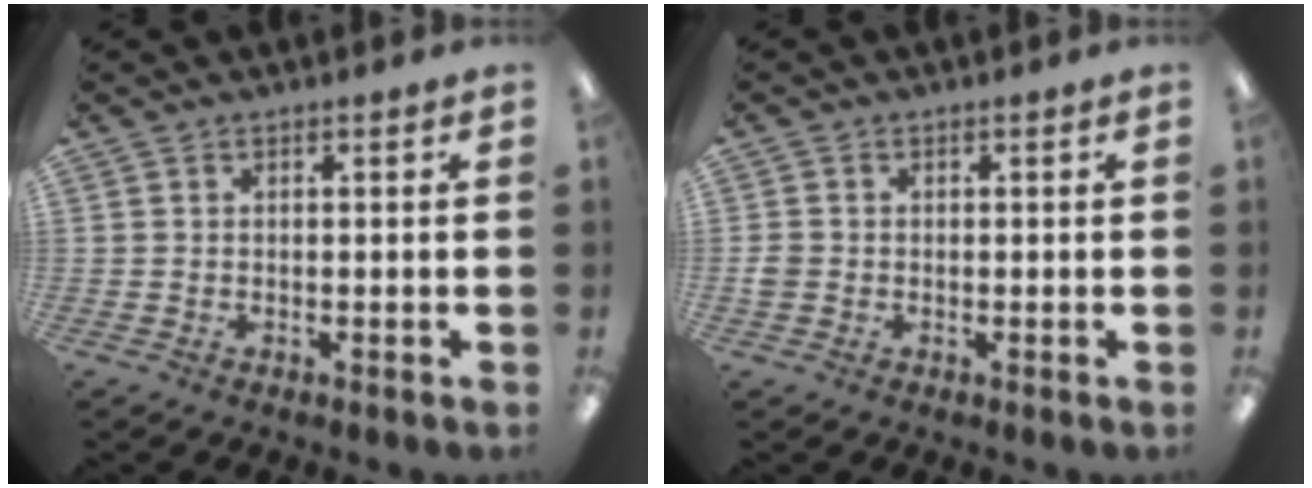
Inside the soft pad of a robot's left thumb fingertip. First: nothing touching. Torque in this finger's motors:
{"motor_torque": [-0.10, 0.04, 0.02, -0.04, 0.00]}